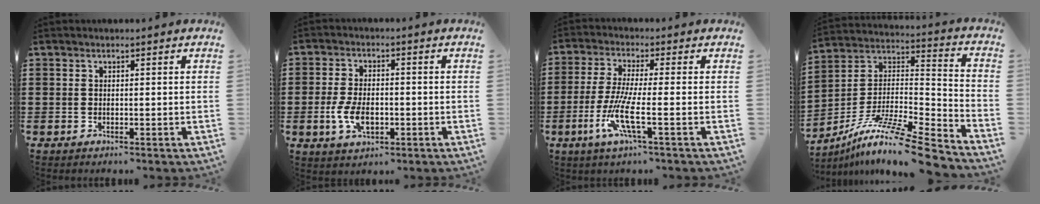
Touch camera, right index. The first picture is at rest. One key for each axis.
{"total": 5.8, "fx": -1.4, "fy": 3.1, "fz": 4.7, "tx": -0.104, "ty": -0.003, "tz": -0.026}
{"total": 8.0, "fx": -2.6, "fy": 0.9, "fz": 7.4, "tx": -0.174, "ty": -0.020, "tz": -0.059}
{"total": 12.6, "fx": -9.8, "fy": 0.5, "fz": 7.9, "tx": -0.134, "ty": 0.007, "tz": -0.185}